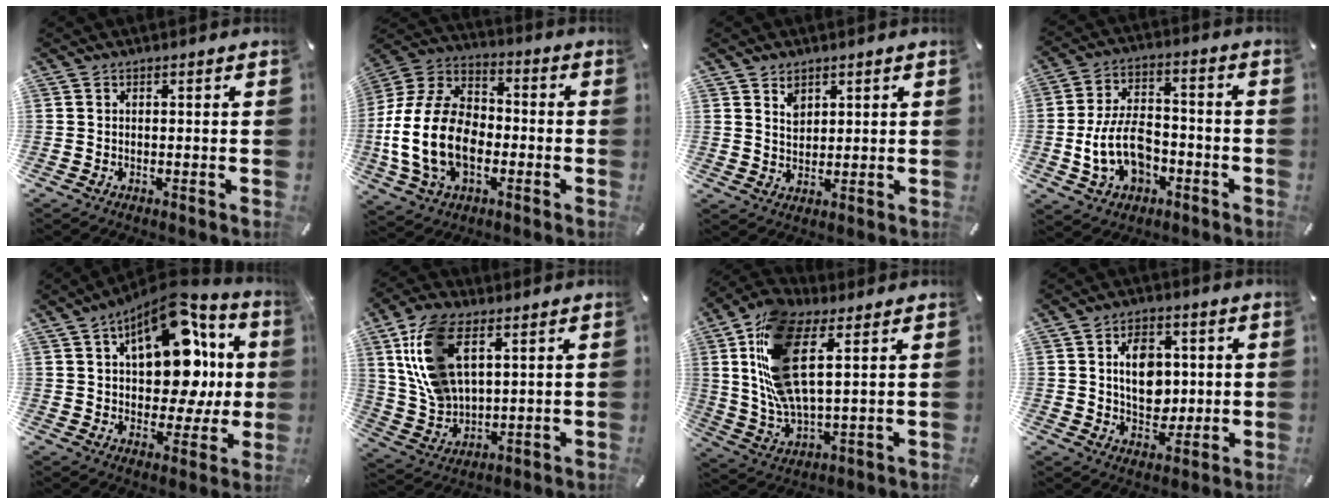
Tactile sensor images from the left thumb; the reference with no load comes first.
{"total": 18.1, "force": [-4.2, 12.7, 12.2], "torque": [-0.275, 0.028, -0.075]}
{"total": 3.7, "force": [2.1, 2.9, 0.8], "torque": [-0.007, -0.005, 0.038]}
{"total": 14.1, "force": [-3.6, 9.5, 9.8], "torque": [-0.185, 0.015, -0.063]}
{"total": 20.0, "force": [6.1, 11.8, 14.9], "torque": [-0.215, -0.031, 0.102]}
{"total": 15.2, "force": [6.1, 9.4, 10.3], "torque": [-0.248, -0.003, 0.112]}
{"total": 17.7, "force": [6.6, 7.8, 14.5], "torque": [-0.328, -0.013, 0.115]}
{"total": 9.8, "force": [1.5, 7.5, 6.2], "torque": [-0.084, 0.004, 0.024]}